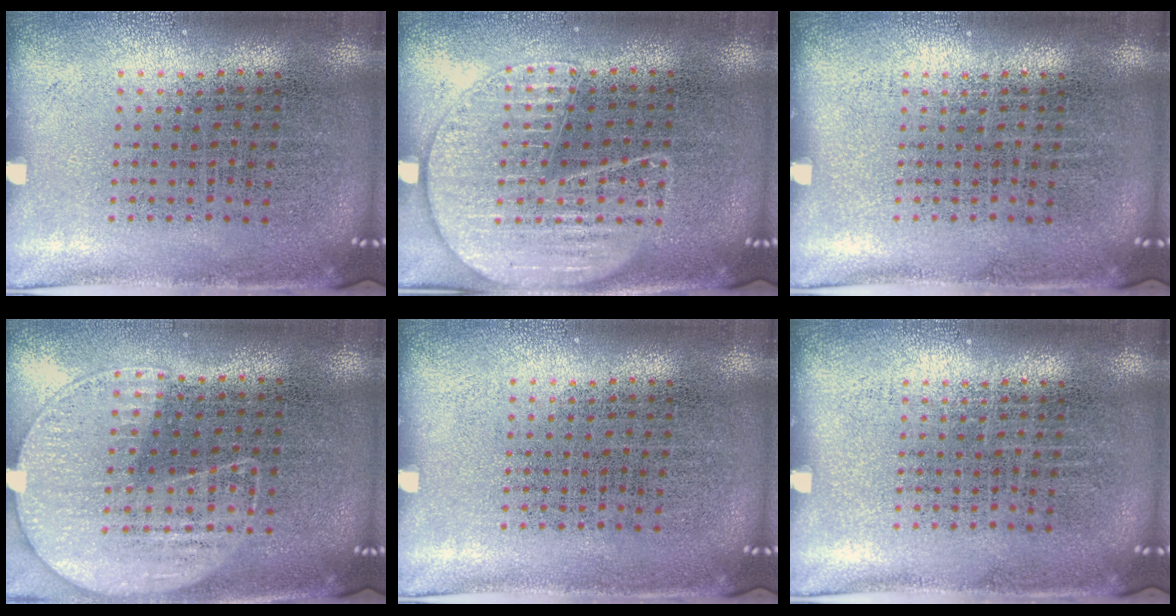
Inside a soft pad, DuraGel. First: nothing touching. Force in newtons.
{"total": 1.5, "press": 1.5, "slide": 0.1}
{"total": 0.0}
{"total": 1.2, "press": 1.0, "slide": 0.6}
{"total": 0.0}
{"total": 0.0}